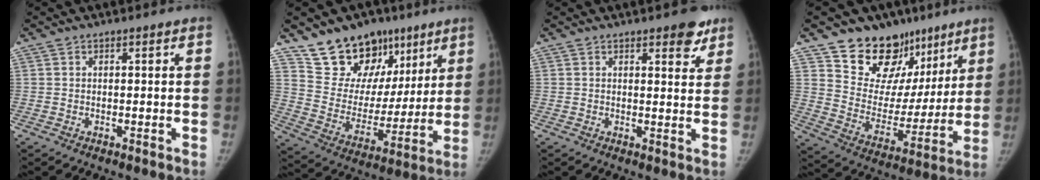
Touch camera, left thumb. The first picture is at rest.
{"total": 19.0, "force": [12.5, 12.4, 7.1], "torque": [-0.049, -0.057, 0.216]}
{"total": 4.8, "force": [3.2, 1.9, 3.1], "torque": [-0.017, -0.016, 0.037]}
{"total": 19.5, "force": [13.2, 12.5, 7.0], "torque": [-0.042, -0.070, 0.211]}